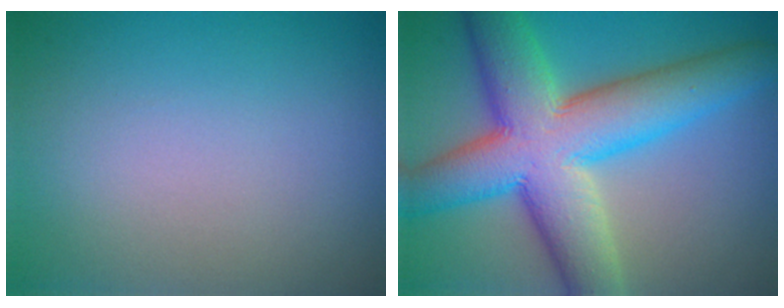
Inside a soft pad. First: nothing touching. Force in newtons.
{"total": 12.1, "press": 12.1, "slide": 0.8}